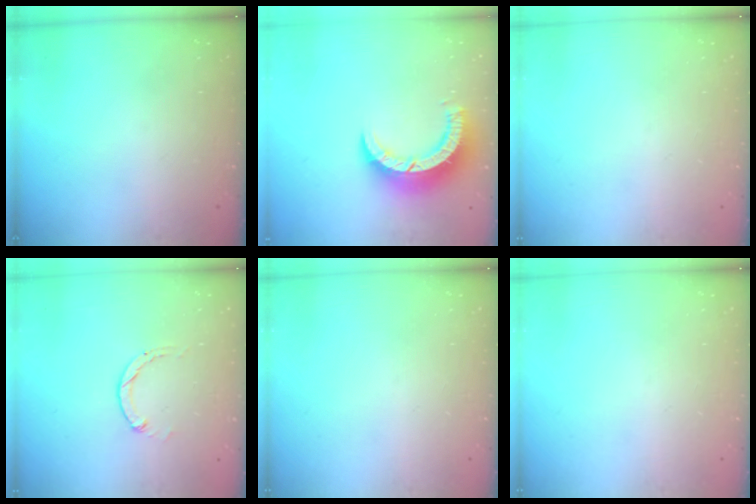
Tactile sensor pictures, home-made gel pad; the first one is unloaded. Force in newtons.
{"total": 10.3, "press": 10.2, "slide": 1.1}
{"total": 0.0}
{"total": 1.2, "press": 1.2, "slide": 0.3}
{"total": 0.0}
{"total": 0.0}